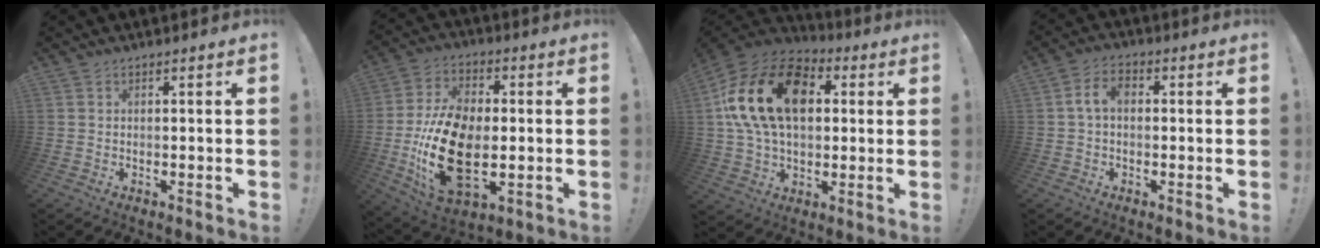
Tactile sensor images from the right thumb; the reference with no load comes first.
{"total": 21.5, "force": [-3.7, 12.7, 16.9], "torque": [-0.342, 0.008, -0.057]}
{"total": 23.3, "force": [5.8, 15.4, 16.4], "torque": [-0.302, -0.001, 0.105]}
{"total": 5.8, "force": [0.3, 3.6, 4.6], "torque": [-0.092, 0.010, 0.002]}